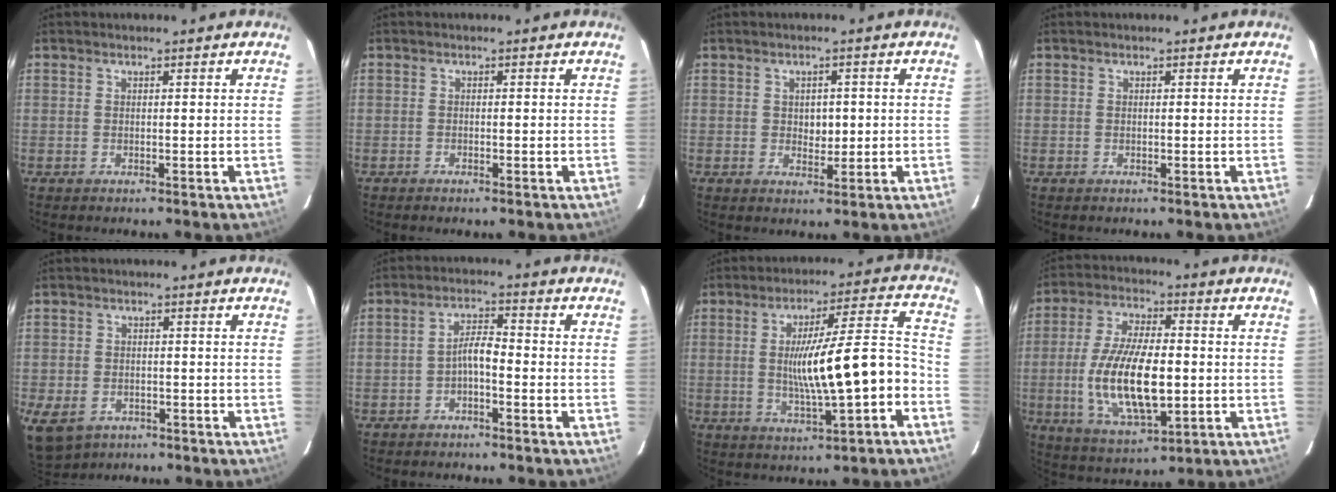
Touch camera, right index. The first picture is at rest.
{"total": 0.7, "force": [-0.6, 0.1, 0.3], "torque": [-0.007, 0.000, -0.012]}
{"total": 3.3, "force": [0.0, 2.5, 2.2], "torque": [-0.032, 0.004, 0.003]}
{"total": 0.0}
{"total": 7.8, "force": [-4.2, 5.5, 3.6], "torque": [-0.091, -0.017, -0.064]}
{"total": 3.4, "force": [-2.0, 0.9, 2.6], "torque": [-0.053, 0.013, -0.034]}
{"total": 14.4, "force": [-3.0, 1.8, 13.9], "torque": [-0.217, 0.005, -0.035]}
{"total": 16.8, "force": [-2.1, 6.8, 15.2], "torque": [-0.302, -0.011, -0.029]}